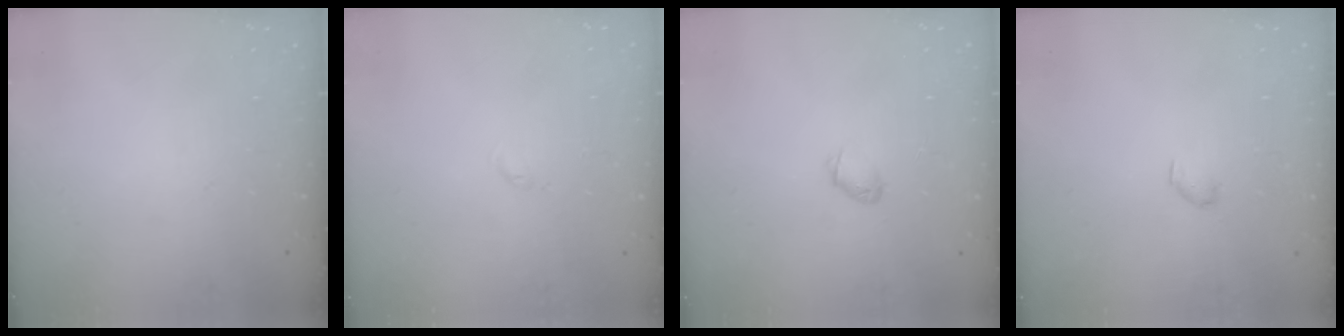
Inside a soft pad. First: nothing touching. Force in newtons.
{"total": 2.6, "press": 2.6, "slide": 0.4}
{"total": 2.4, "press": 2.4, "slide": 0.4}
{"total": 2.9, "press": 2.9, "slide": 0.5}